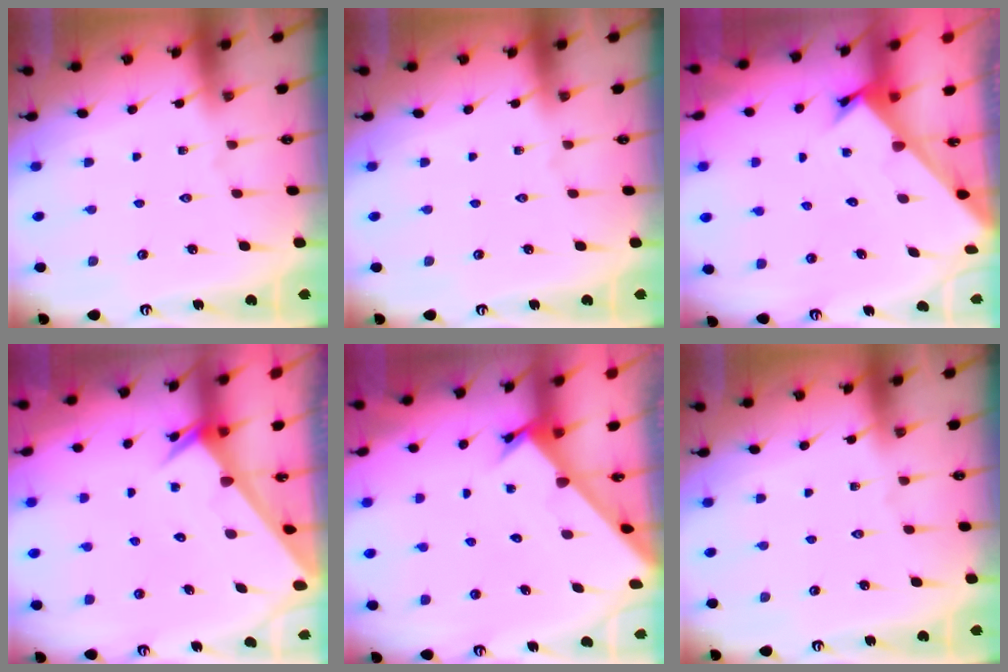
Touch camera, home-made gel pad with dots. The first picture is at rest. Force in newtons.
{"total": 0.0}
{"total": 2.4, "press": 2.4, "slide": 0.2}
{"total": 2.5, "press": 2.5, "slide": 0.0}
{"total": 2.2, "press": 2.2, "slide": 0.2}
{"total": 0.0}